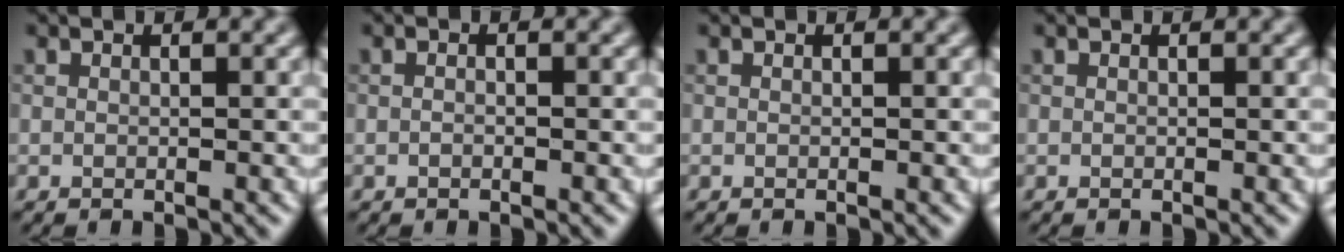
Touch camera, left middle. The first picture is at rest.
{"total": 0.5, "force": [-0.4, 0.1, 0.3], "torque": [-0.005, 0.000, -0.004]}
{"total": 0.0}
{"total": 0.0}